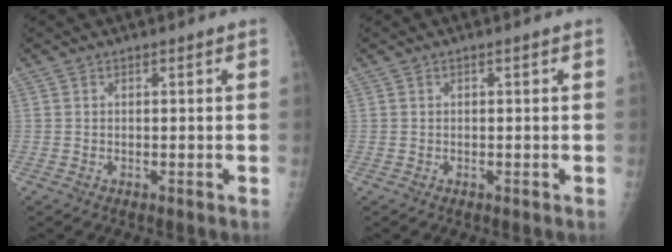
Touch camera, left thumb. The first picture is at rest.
{"total": 0.0}